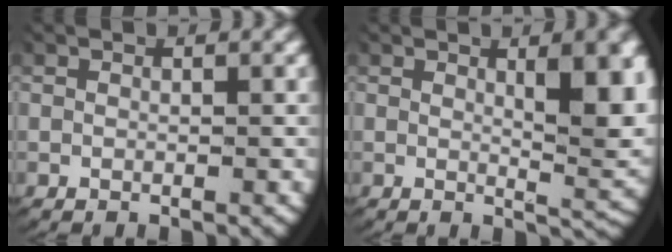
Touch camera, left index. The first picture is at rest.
{"total": 5.4, "force": [1.2, 1.5, 5.0], "torque": [-0.068, -0.018, 0.027]}